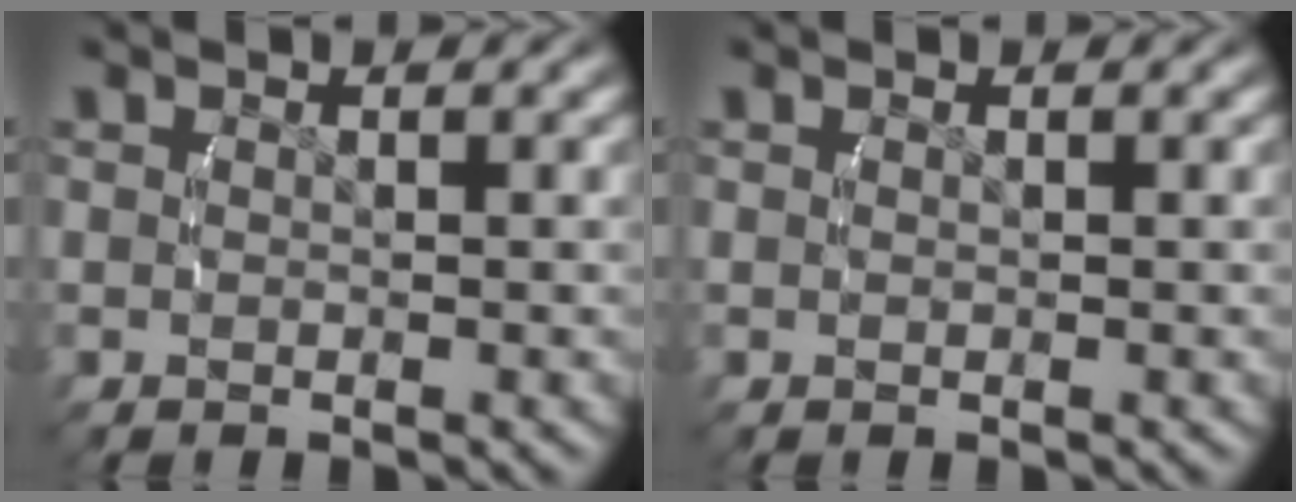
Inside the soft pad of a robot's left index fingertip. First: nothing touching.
{"total": 0.0}